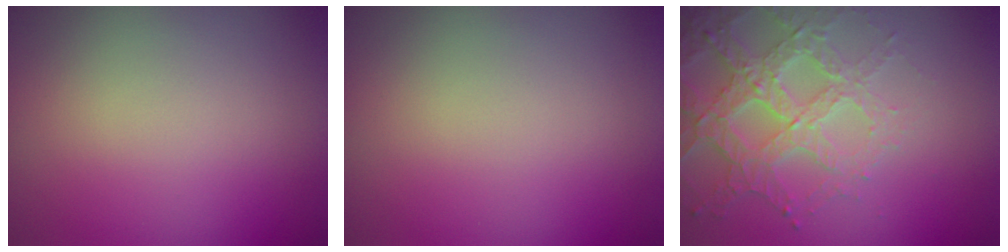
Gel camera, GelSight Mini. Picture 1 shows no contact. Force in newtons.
{"total": 0.0}
{"total": 4.7, "press": 4.1, "slide": 2.3}